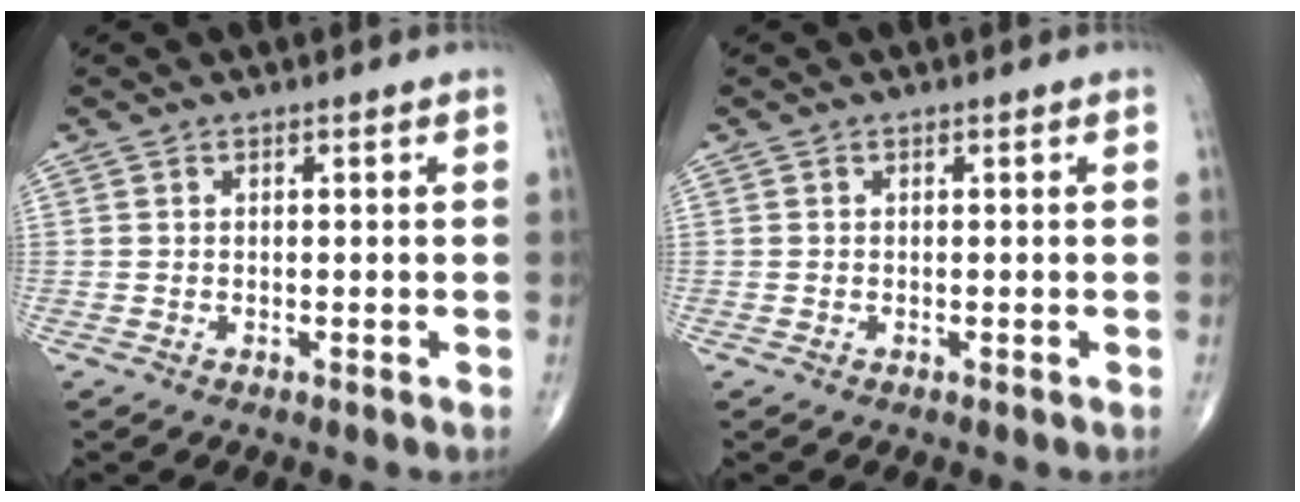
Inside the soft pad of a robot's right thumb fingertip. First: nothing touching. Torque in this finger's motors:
{"motor_torque": [-0.17, -0.05, 0.11, 0.06, -0.01]}